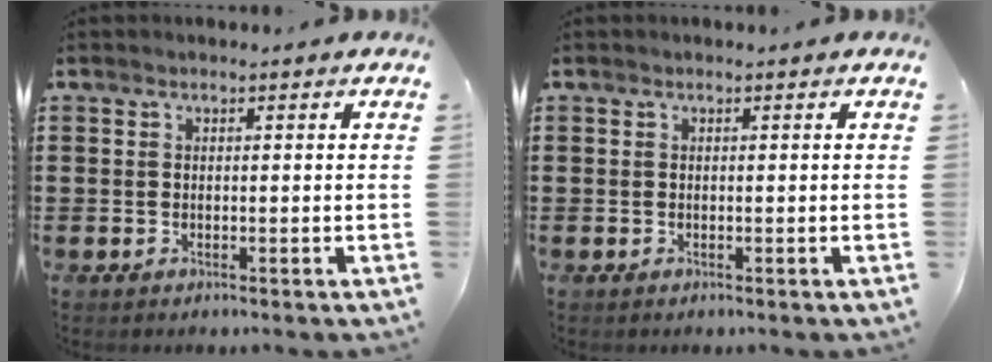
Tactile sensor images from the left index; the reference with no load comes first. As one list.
[{"total": 0.0}]